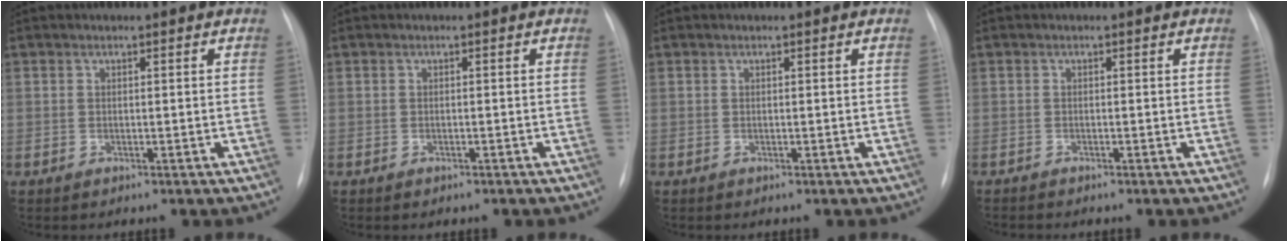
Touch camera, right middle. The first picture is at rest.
{"total": 0.6, "force": [-0.5, 0.3, 0.3], "torque": [-0.007, -0.001, -0.004]}
{"total": 0.0}
{"total": 1.2, "force": [-1.1, 0.0, 0.5], "torque": [-0.004, -0.002, -0.012]}